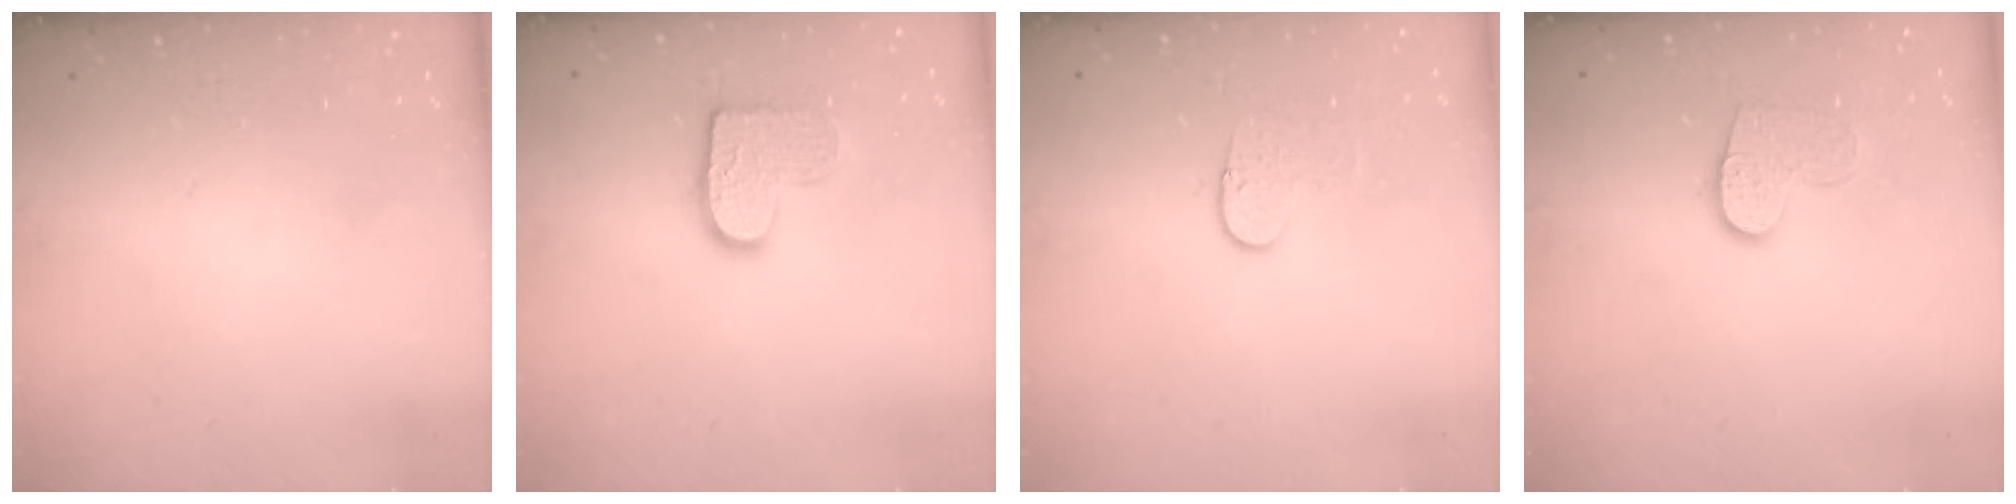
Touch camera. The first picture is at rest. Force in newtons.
{"total": 10.7, "press": 10.7, "slide": 0.5}
{"total": 5.8, "press": 5.7, "slide": 0.4}
{"total": 9.9, "press": 9.9, "slide": 0.7}